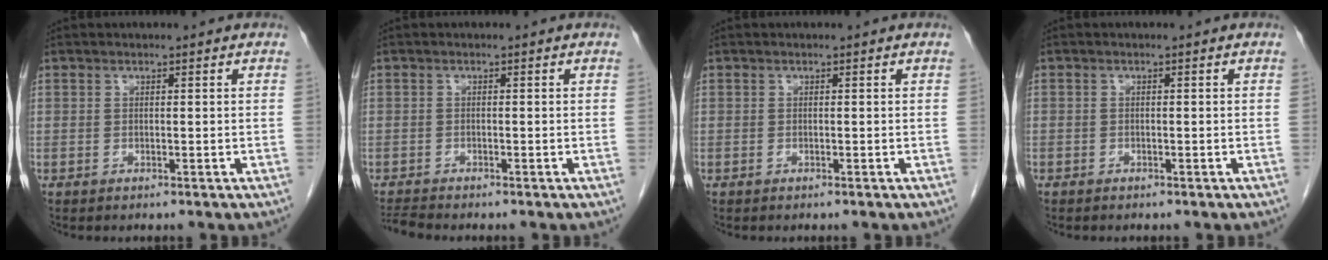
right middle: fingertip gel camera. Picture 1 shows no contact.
{"total": 2.0, "force": [-1.9, -0.5, 0.2], "torque": [-0.013, -0.014, -0.037]}
{"total": 0.0}
{"total": 0.6, "force": [-0.5, 0.4, 0.0], "torque": [-0.006, 0.002, -0.008]}